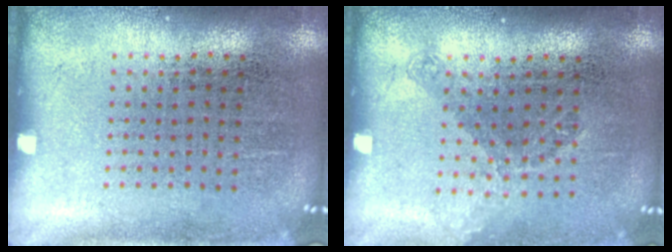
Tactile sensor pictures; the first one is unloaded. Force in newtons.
{"total": 1.2, "press": 0.9, "slide": 0.8}